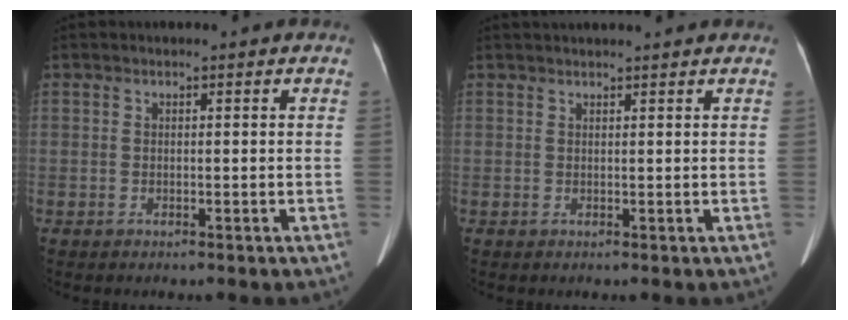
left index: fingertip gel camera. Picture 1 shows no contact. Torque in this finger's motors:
{"motor_torque": [0.48, -0.61, 0.00, 0.04]}